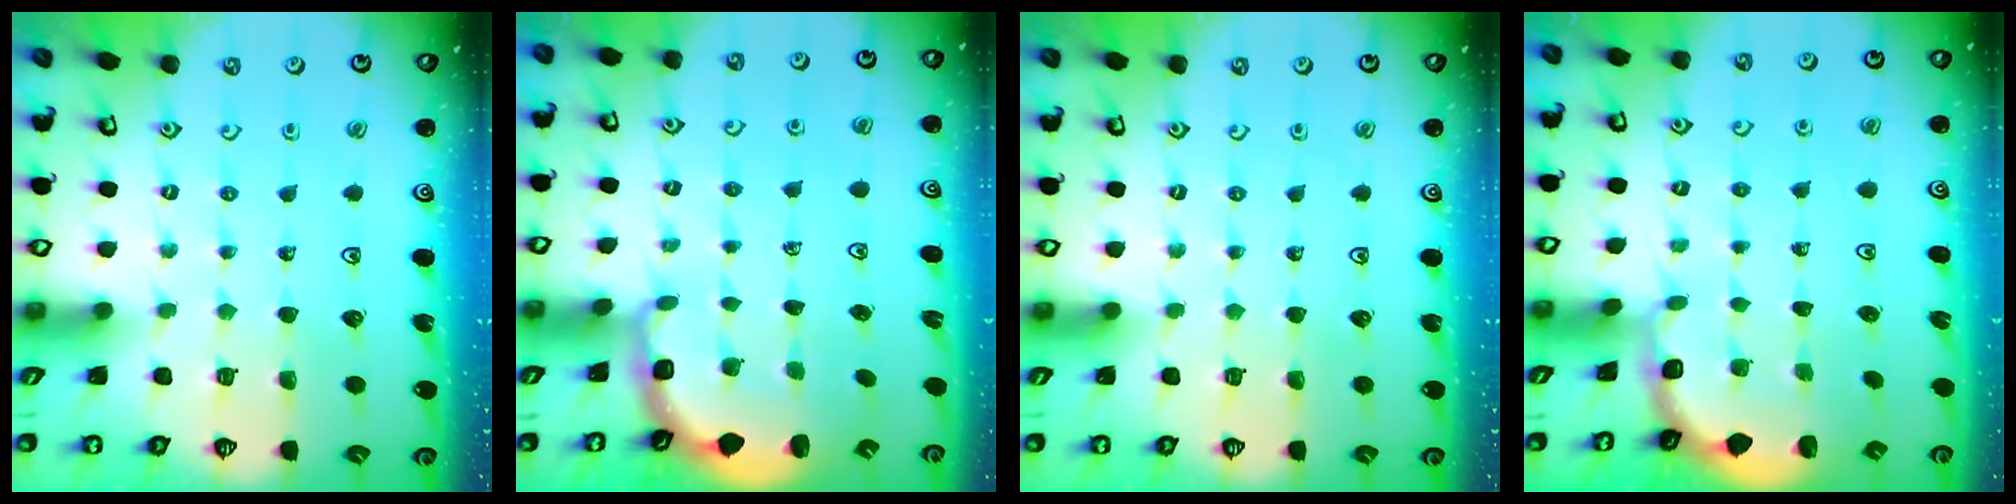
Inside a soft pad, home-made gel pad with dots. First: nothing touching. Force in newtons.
{"total": 2.9, "press": 2.0, "slide": 2.1}
{"total": 0.0}
{"total": 1.9, "press": 1.7, "slide": 0.7}